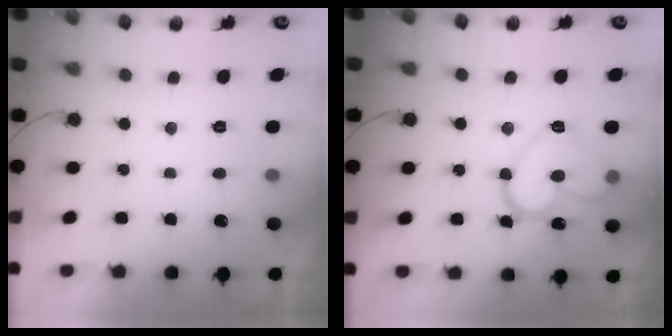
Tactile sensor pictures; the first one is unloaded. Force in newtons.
{"total": 14.1, "press": 14.1, "slide": 1.3}